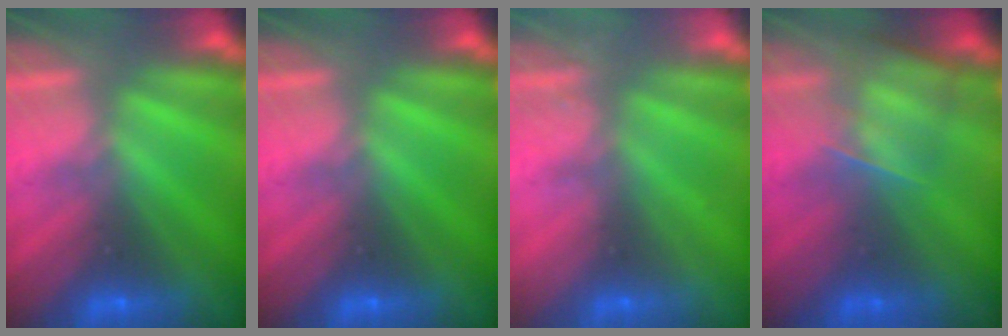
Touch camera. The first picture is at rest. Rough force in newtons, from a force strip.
{"total": 0.0}
{"total": 2.2}
{"total": 3.7}